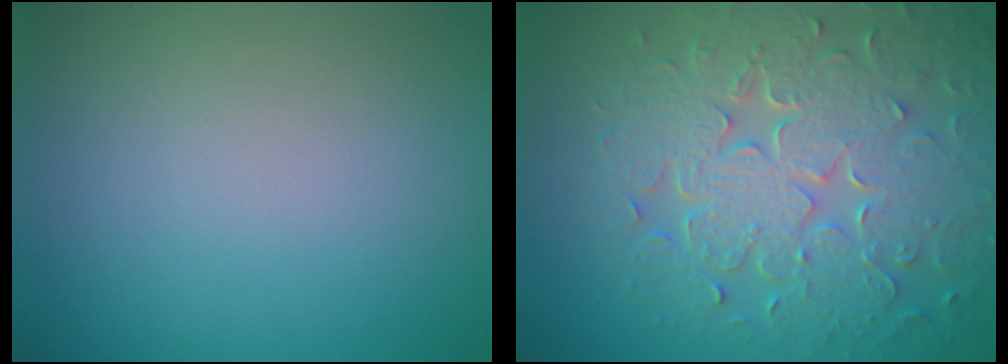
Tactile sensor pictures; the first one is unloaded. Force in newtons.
{"total": 8.9, "press": 6.5, "slide": 6.1}